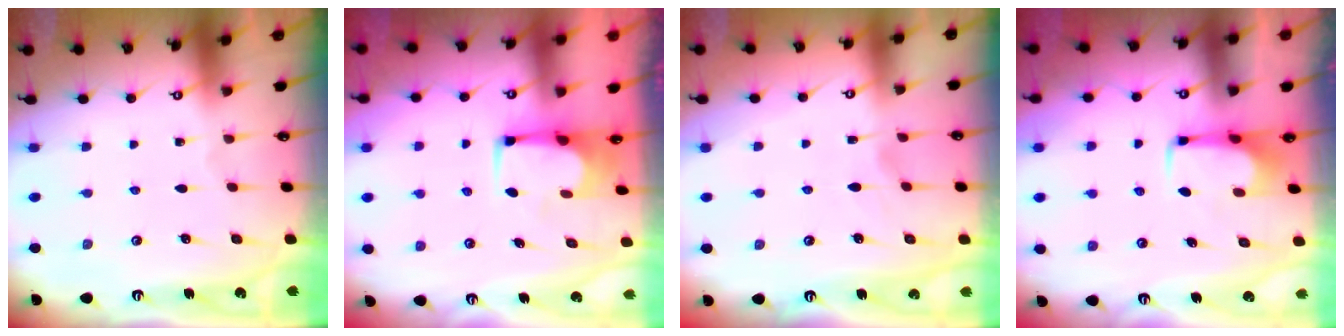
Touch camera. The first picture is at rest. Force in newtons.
{"total": 1.8, "press": 1.7, "slide": 0.3}
{"total": 0.9, "press": 0.2, "slide": 0.9}
{"total": 1.7, "press": 1.7, "slide": 0.4}